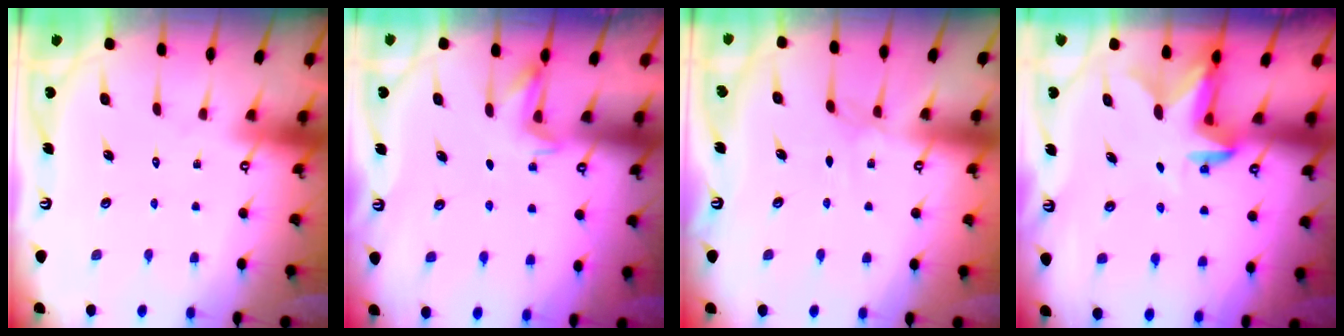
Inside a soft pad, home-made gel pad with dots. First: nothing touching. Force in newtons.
{"total": 4.3, "press": 4.1, "slide": 1.3}
{"total": 2.0, "press": 2.0, "slide": 0.5}
{"total": 2.8, "press": 2.8, "slide": 0.6}